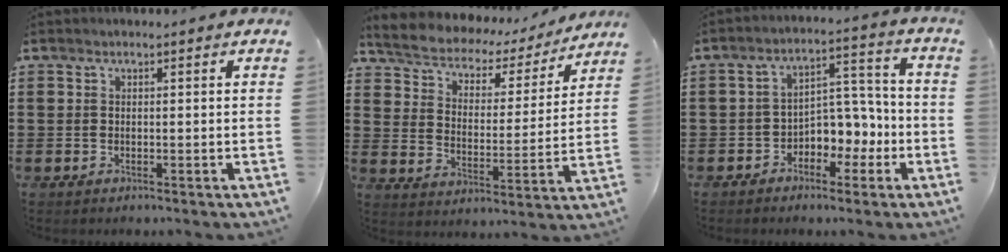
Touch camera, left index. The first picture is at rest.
{"total": 4.5, "force": [4.1, 1.6, 0.8], "torque": [-0.041, -0.029, 0.065]}
{"total": 5.3, "force": [-2.8, 3.8, 2.6], "torque": [-0.053, 0.009, -0.054]}